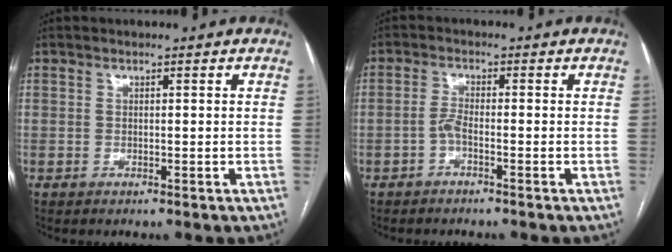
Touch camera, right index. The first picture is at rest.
{"total": 2.0, "force": [-1.1, 0.3, 1.7], "torque": [-0.035, 0.002, -0.024]}